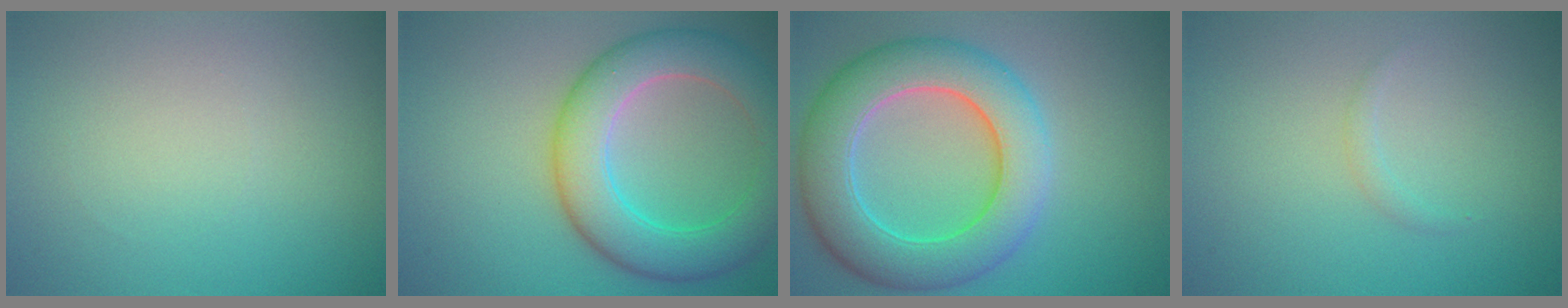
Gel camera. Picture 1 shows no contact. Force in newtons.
{"total": 7.4, "press": 7.4, "slide": 0.2}
{"total": 8.5, "press": 8.4, "slide": 0.4}
{"total": 0.7, "press": 0.7, "slide": 0.1}